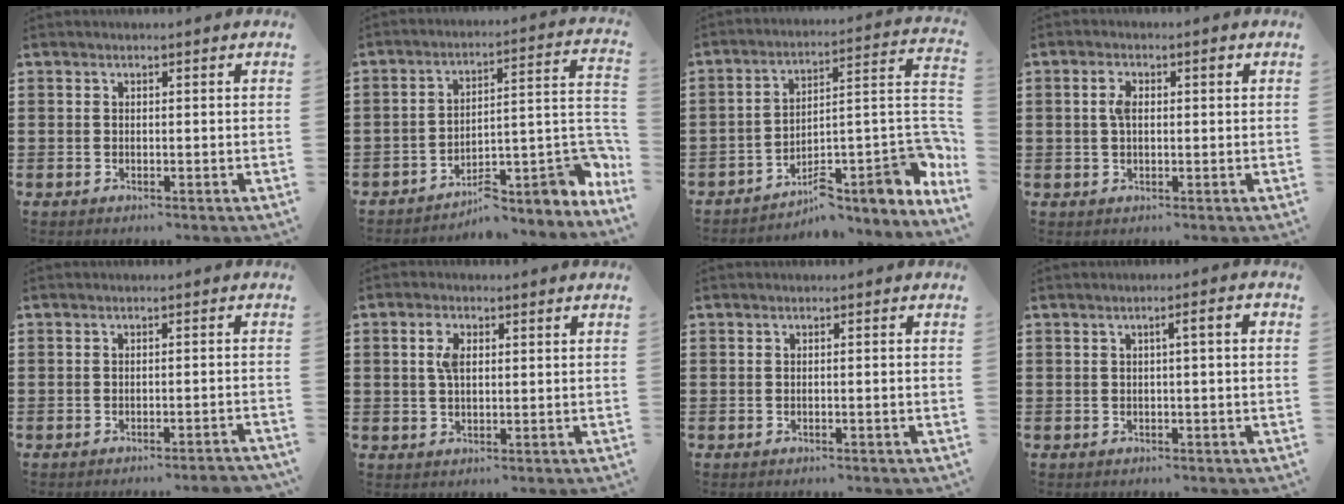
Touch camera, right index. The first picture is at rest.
{"total": 6.2, "force": [-3.4, 2.8, 4.4], "torque": [-0.051, -0.032, -0.062]}
{"total": 9.2, "force": [-4.4, 2.9, 7.6], "torque": [-0.098, -0.021, -0.080]}
{"total": 2.9, "force": [0.4, 1.4, 2.5], "torque": [-0.053, 0.009, 0.005]}
{"total": 1.5, "force": [-1.4, -0.2, 0.5], "torque": [-0.009, 0.001, -0.028]}
{"total": 3.6, "force": [0.9, 1.9, 2.9], "torque": [-0.063, 0.011, 0.014]}
{"total": 0.6, "force": [-0.4, -0.2, 0.5], "torque": [-0.008, -0.002, -0.007]}
{"total": 2.1, "force": [-0.2, -0.1, 2.1], "torque": [-0.035, -0.004, -0.004]}